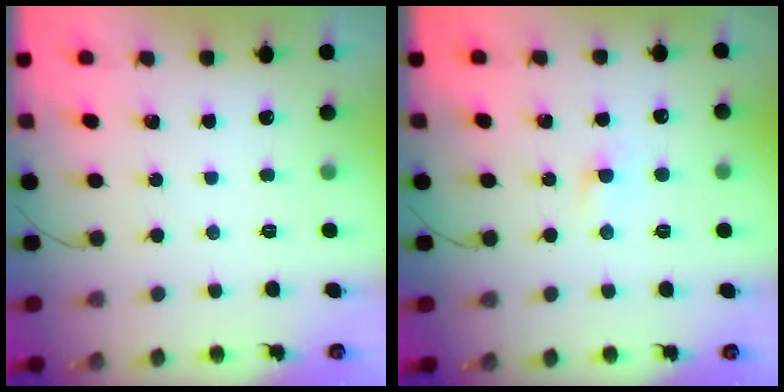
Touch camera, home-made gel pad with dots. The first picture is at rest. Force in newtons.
{"total": 1.5, "press": 1.2, "slide": 0.8}